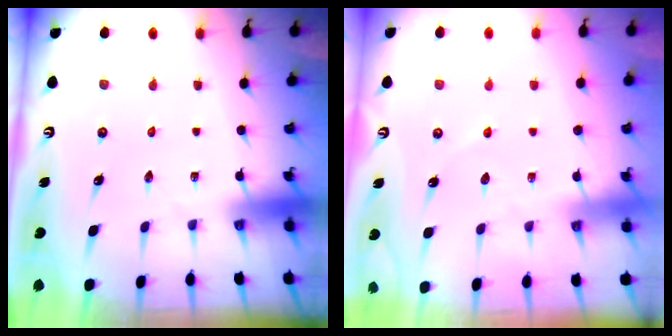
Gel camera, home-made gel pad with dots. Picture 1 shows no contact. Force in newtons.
{"total": 2.5, "press": 2.5, "slide": 0.3}